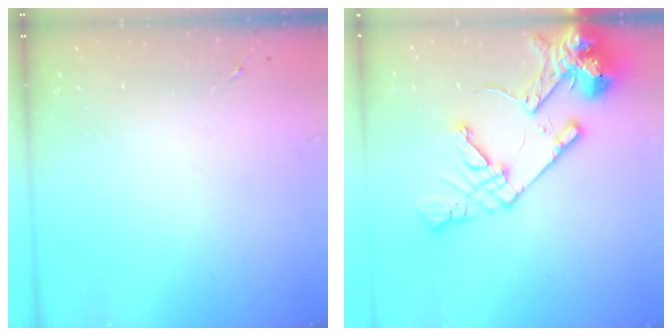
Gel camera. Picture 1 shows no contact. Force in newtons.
{"total": 18.1, "press": 17.9, "slide": 2.8}